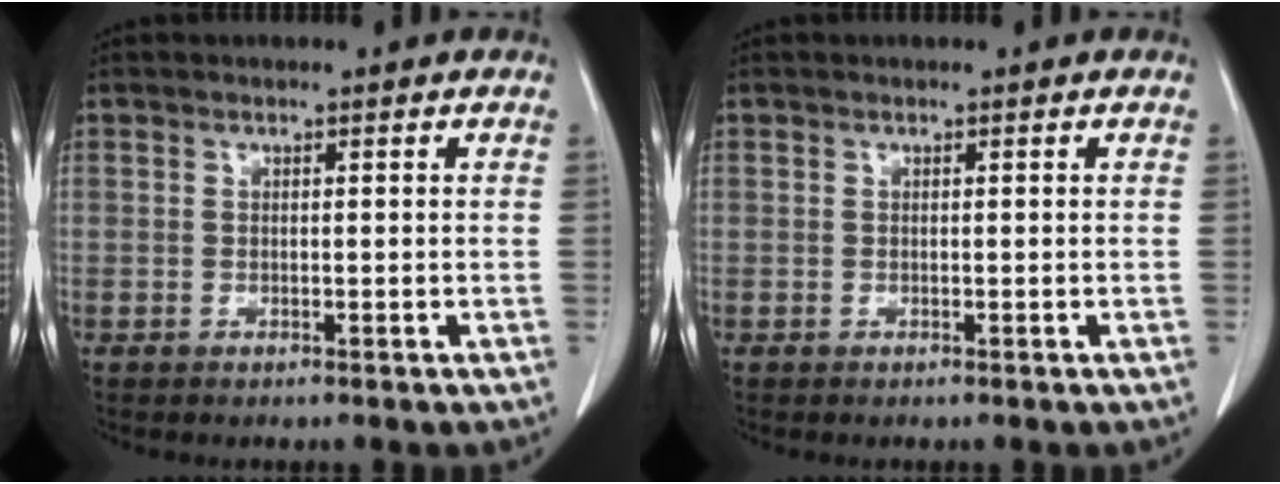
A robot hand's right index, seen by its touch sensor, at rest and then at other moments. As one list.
[{"total": 0.0}]